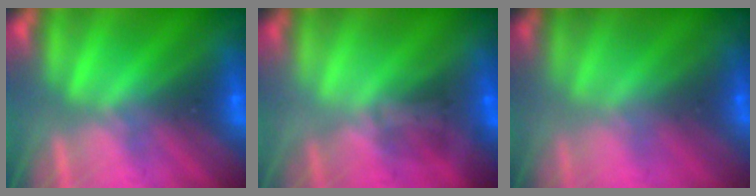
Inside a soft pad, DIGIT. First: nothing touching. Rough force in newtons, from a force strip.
{"total": 1.6}
{"total": 1.6}